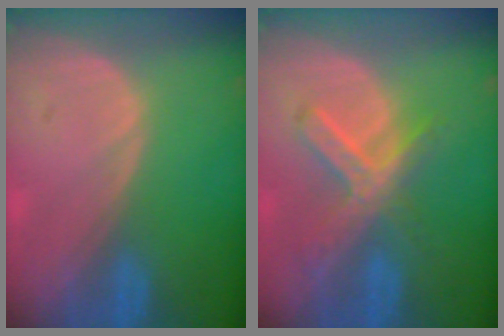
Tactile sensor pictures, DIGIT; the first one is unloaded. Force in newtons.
{"total": 7.4, "press": 6.4, "slide": 3.8}